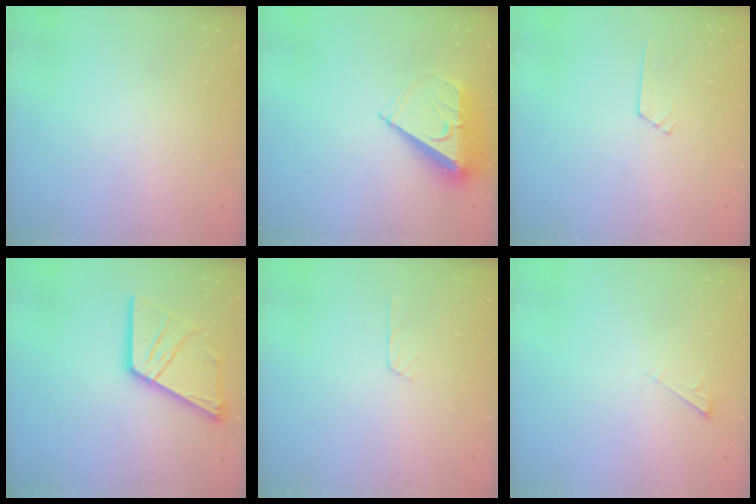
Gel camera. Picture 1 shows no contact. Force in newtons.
{"total": 8.3, "press": 8.3, "slide": 0.5}
{"total": 3.2, "press": 3.2, "slide": 0.4}
{"total": 15.4, "press": 15.3, "slide": 1.7}
{"total": 3.2, "press": 3.2, "slide": 0.4}
{"total": 2.5, "press": 2.4, "slide": 0.3}